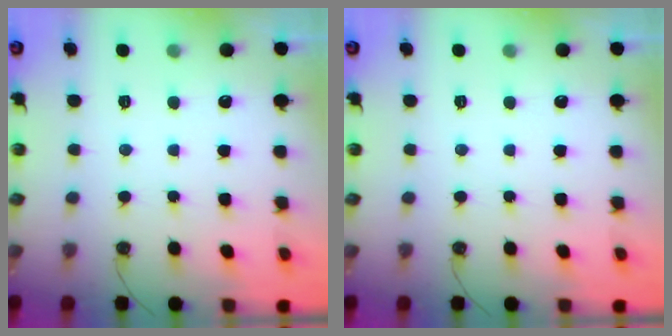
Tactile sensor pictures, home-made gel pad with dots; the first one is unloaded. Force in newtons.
{"total": 0.0}